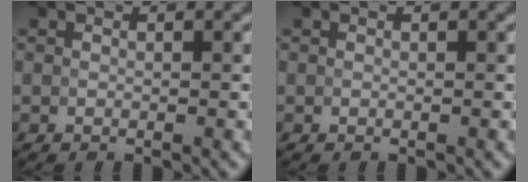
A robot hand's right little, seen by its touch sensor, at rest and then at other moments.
{"total": 0.0}